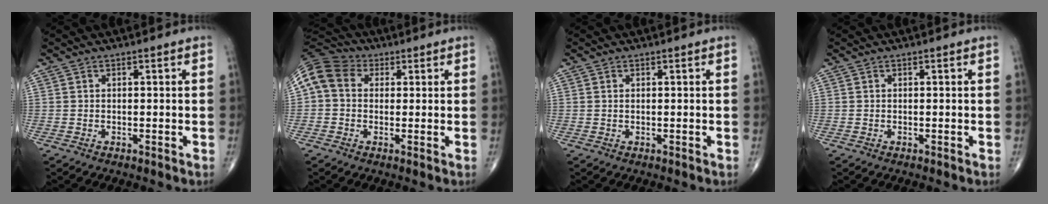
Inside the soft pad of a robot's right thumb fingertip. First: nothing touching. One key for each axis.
{"total": 9.4, "fx": 1.9, "fy": 7.5, "fz": 5.2, "tx": -0.095, "ty": 0.027, "tz": 0.020}
{"total": 0.0}
{"total": 0.0}